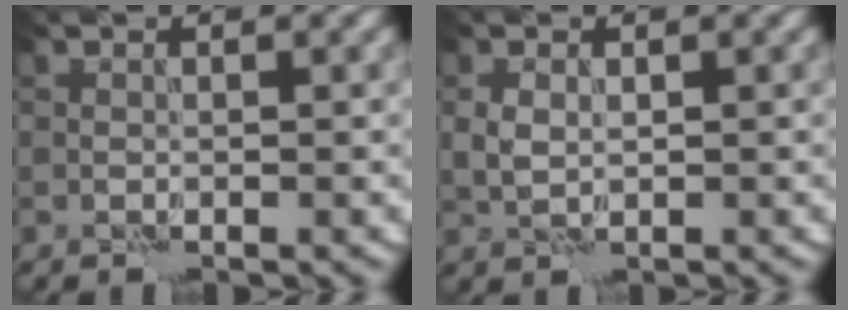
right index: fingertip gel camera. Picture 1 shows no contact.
{"total": 1.3, "force": [0.2, 0.9, 0.9], "torque": [-0.024, 0.001, 0.006]}